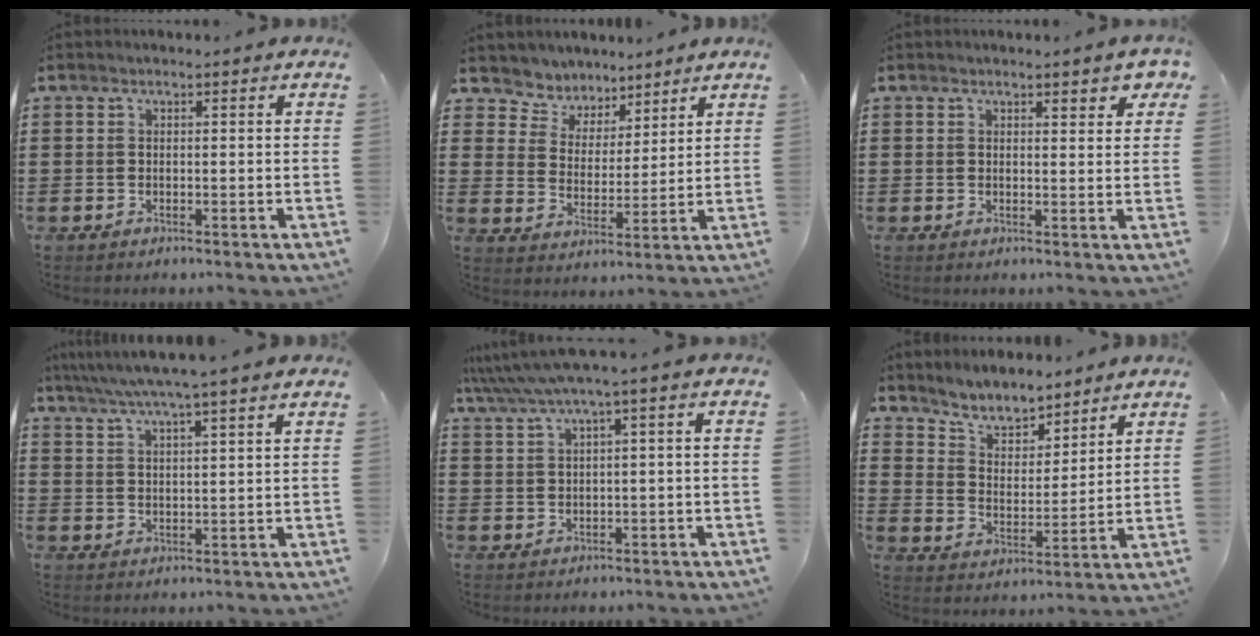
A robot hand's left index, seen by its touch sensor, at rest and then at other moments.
{"total": 5.5, "force": [4.7, 2.8, -1.0], "torque": [-0.021, -0.030, 0.083]}
{"total": 2.2, "force": [1.9, 0.6, 1.1], "torque": [-0.011, -0.003, 0.030]}
{"total": 5.0, "force": [4.1, -0.5, 2.7], "torque": [-0.065, -0.017, 0.070]}
{"total": 3.3, "force": [1.2, -0.1, 3.1], "torque": [-0.069, -0.011, 0.014]}
{"total": 5.6, "force": [5.4, 1.4, 0.8], "torque": [-0.044, -0.029, 0.095]}